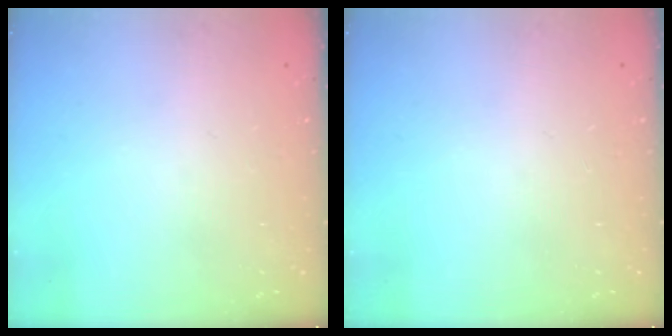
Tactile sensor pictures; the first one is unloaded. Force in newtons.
{"total": 0.0}